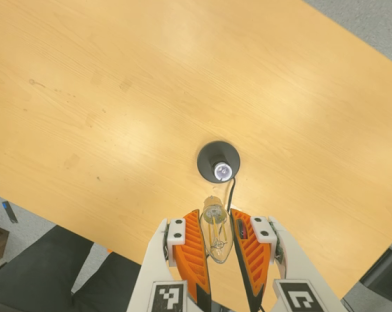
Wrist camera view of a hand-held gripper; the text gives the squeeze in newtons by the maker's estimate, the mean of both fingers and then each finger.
{"total": 11.4, "left": 11.8, "right": 11.0}